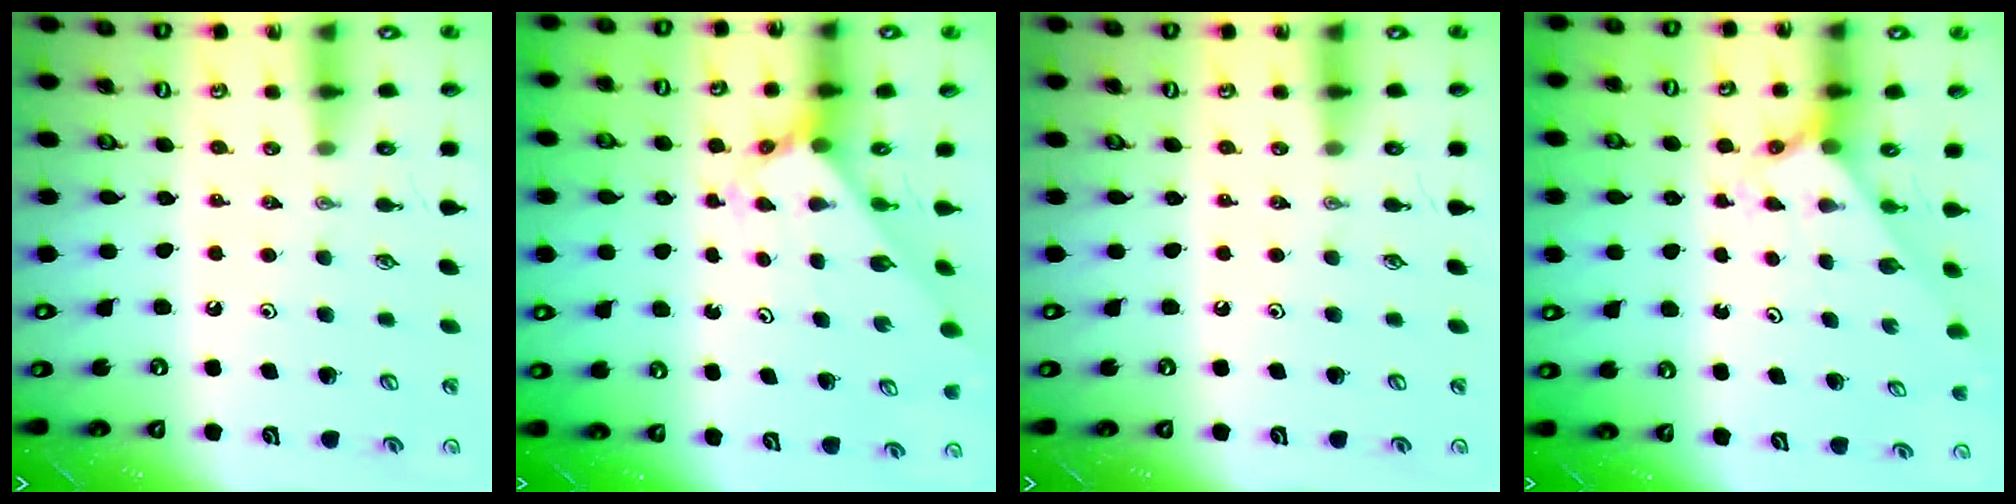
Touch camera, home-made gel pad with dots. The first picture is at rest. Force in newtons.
{"total": 2.6, "press": 2.6, "slide": 0.2}
{"total": 0.0}
{"total": 2.1, "press": 2.1, "slide": 0.1}